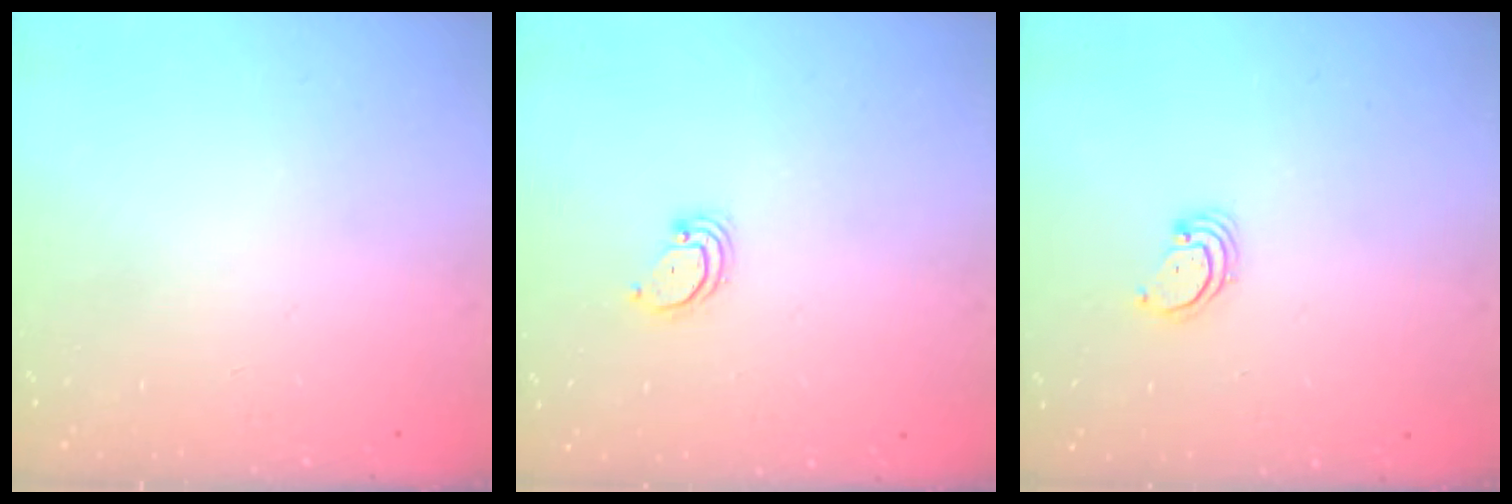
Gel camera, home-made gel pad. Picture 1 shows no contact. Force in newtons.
{"total": 2.3, "press": 2.3, "slide": 0.2}
{"total": 2.5, "press": 2.5, "slide": 0.2}